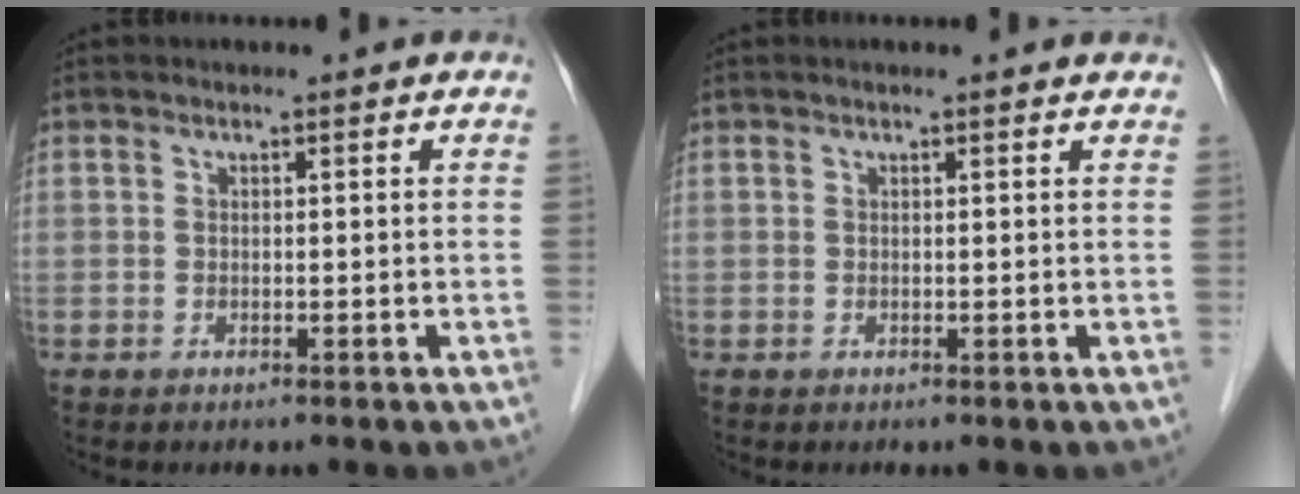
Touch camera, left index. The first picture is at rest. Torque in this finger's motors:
{"motor_torque": [0.16, -0.29, 0.01, -0.01]}